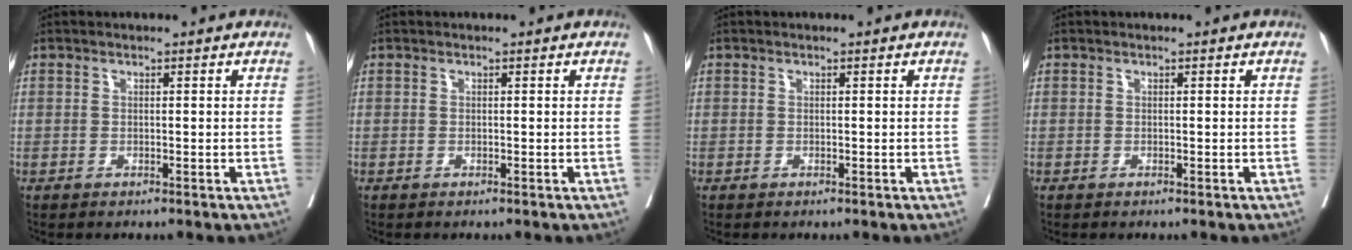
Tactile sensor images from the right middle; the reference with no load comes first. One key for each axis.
{"total": 0.0}
{"total": 0.0}
{"total": 0.0}